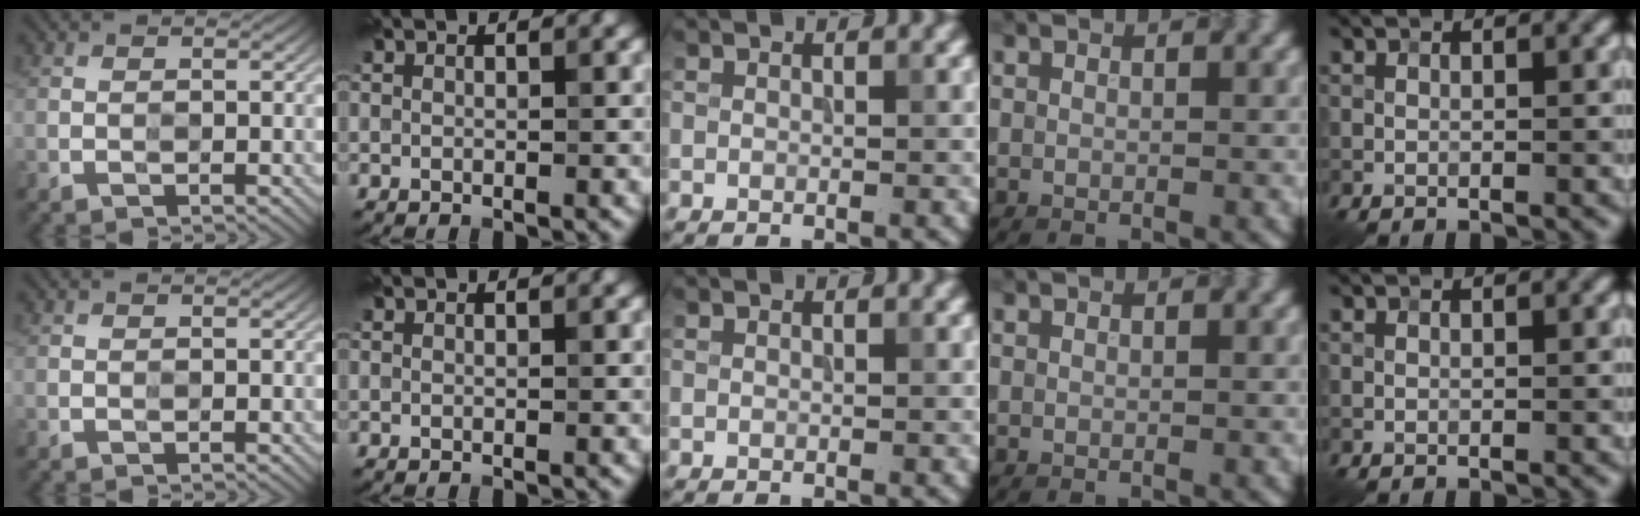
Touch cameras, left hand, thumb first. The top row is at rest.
{}